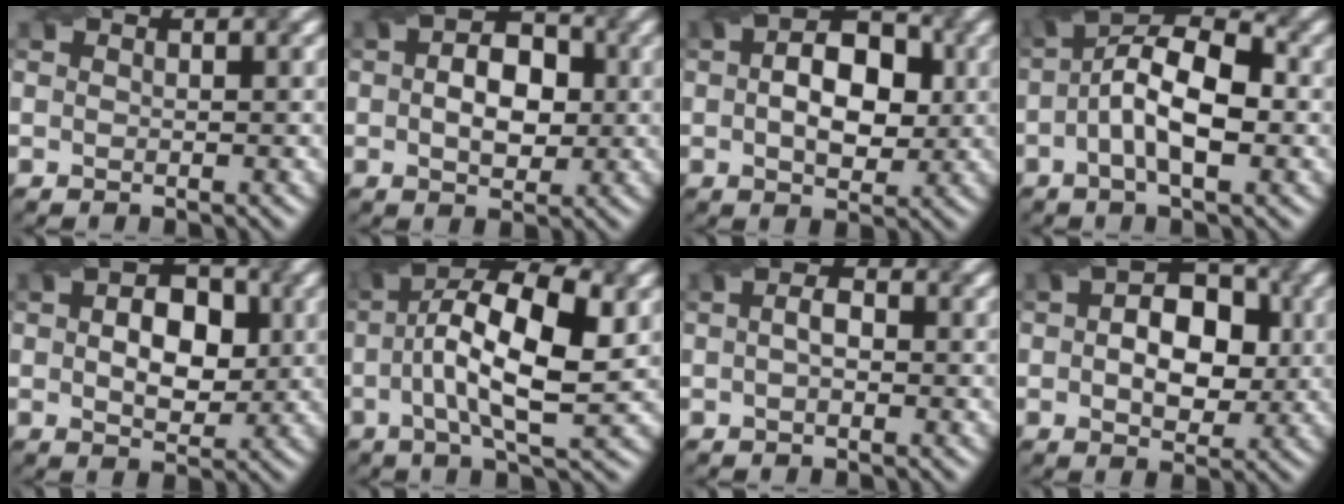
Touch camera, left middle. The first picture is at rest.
{"total": 4.7, "force": [-0.4, 3.4, 3.2], "torque": [-0.040, 0.007, 0.003]}
{"total": 6.3, "force": [0.0, 4.2, 4.7], "torque": [-0.058, 0.013, 0.007]}
{"total": 6.9, "force": [-1.5, 3.0, 6.0], "torque": [-0.104, 0.018, -0.019]}
{"total": 4.9, "force": [-0.1, 3.5, 3.4], "torque": [-0.043, 0.005, 0.009]}
{"total": 9.9, "force": [0.5, 3.4, 9.2], "torque": [-0.159, 0.012, 0.022]}
{"total": 1.4, "force": [-0.6, 0.9, 0.8], "torque": [-0.001, 0.000, -0.002]}
{"total": 6.4, "force": [-0.2, 4.4, 4.6], "torque": [-0.060, 0.009, 0.005]}